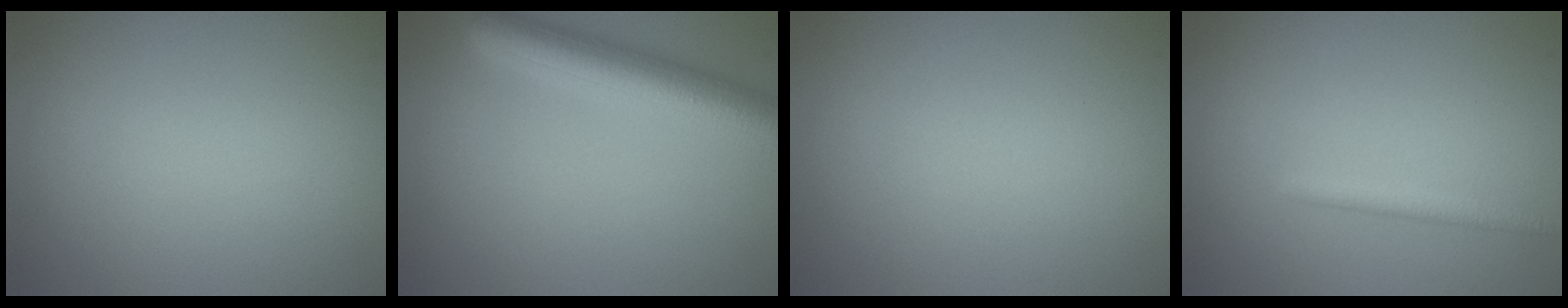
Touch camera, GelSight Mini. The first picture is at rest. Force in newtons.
{"total": 6.0, "press": 6.0, "slide": 0.3}
{"total": 0.0}
{"total": 1.4, "press": 1.4, "slide": 0.2}